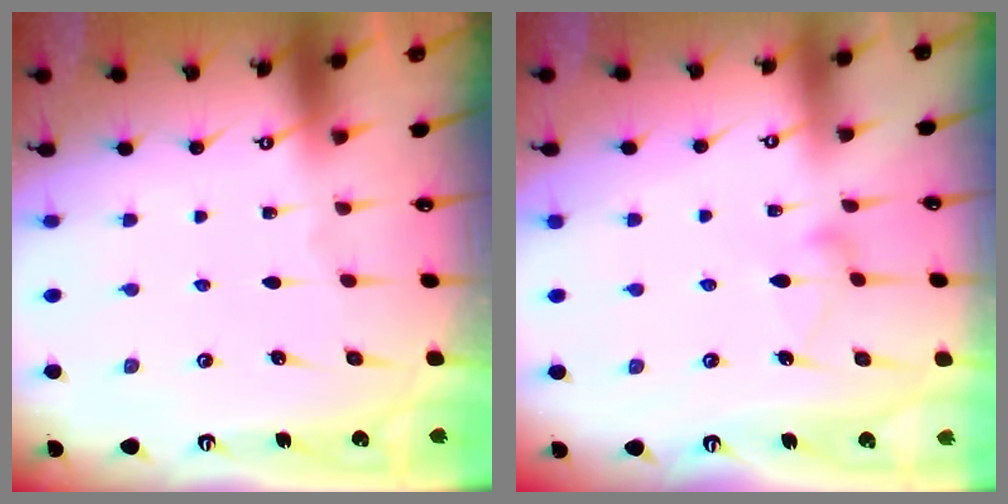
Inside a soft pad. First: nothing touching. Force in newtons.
{"total": 7.3, "press": 7.3, "slide": 0.3}